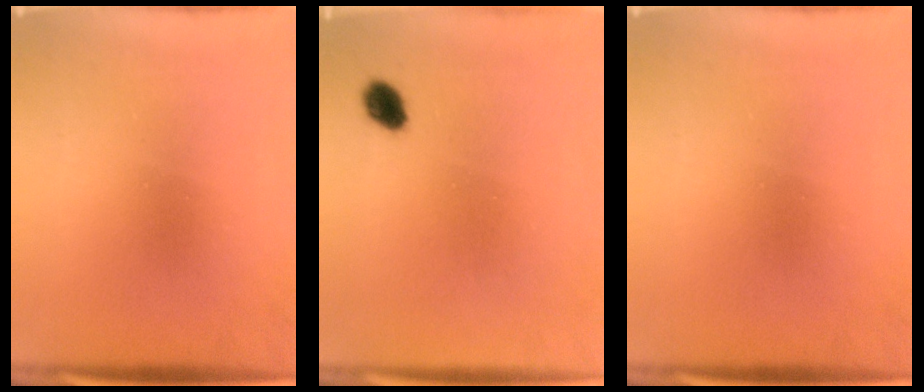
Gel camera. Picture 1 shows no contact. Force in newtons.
{"total": 2.9}
{"total": 0.0}